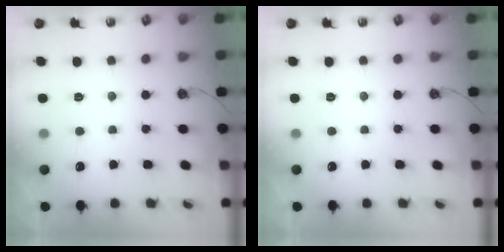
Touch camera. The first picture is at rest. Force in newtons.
{"total": 0.0}